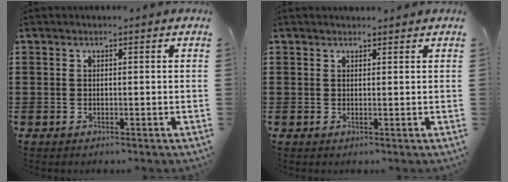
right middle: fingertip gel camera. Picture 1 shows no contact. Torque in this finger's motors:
{"motor_torque": [-0.16, -0.16, 0.00, 0.00]}